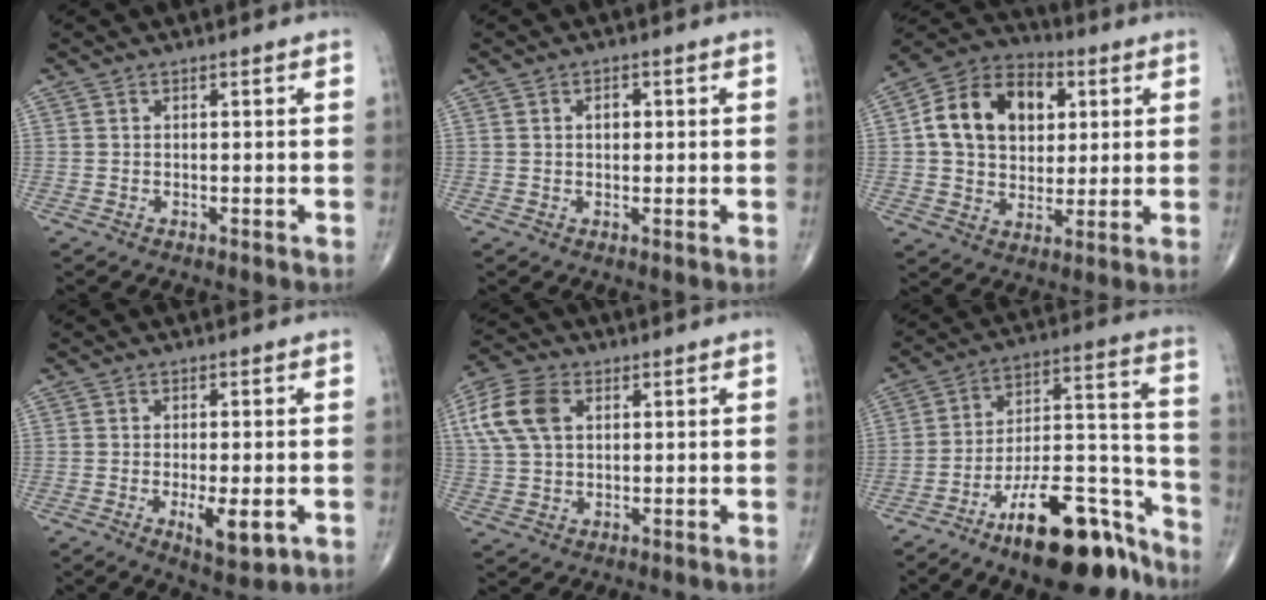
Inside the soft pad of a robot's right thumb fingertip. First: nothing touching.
{"total": 2.3, "force": [0.4, 1.6, 1.6], "torque": [-0.018, 0.003, 0.005]}
{"total": 16.8, "force": [3.8, 12.3, 10.8], "torque": [-0.152, 0.009, 0.059]}
{"total": 6.2, "force": [-1.6, 2.1, 5.6], "torque": [-0.085, -0.015, -0.020]}
{"total": 10.6, "force": [3.2, 6.9, 7.4], "torque": [-0.155, 0.008, 0.060]}
{"total": 20.3, "force": [-14.2, 6.8, 12.9], "torque": [-0.169, 0.109, -0.233]}